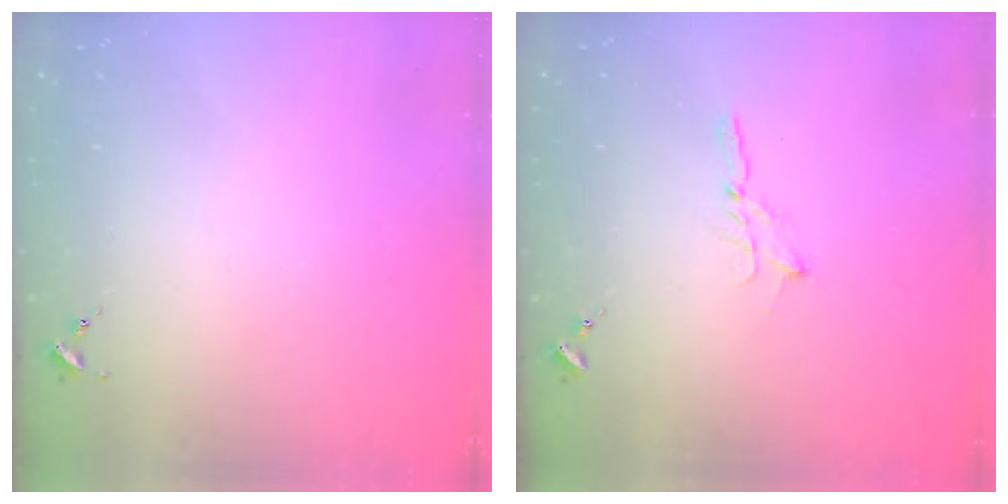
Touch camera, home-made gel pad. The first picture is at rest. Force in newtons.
{"total": 3.6, "press": 3.6, "slide": 0.1}